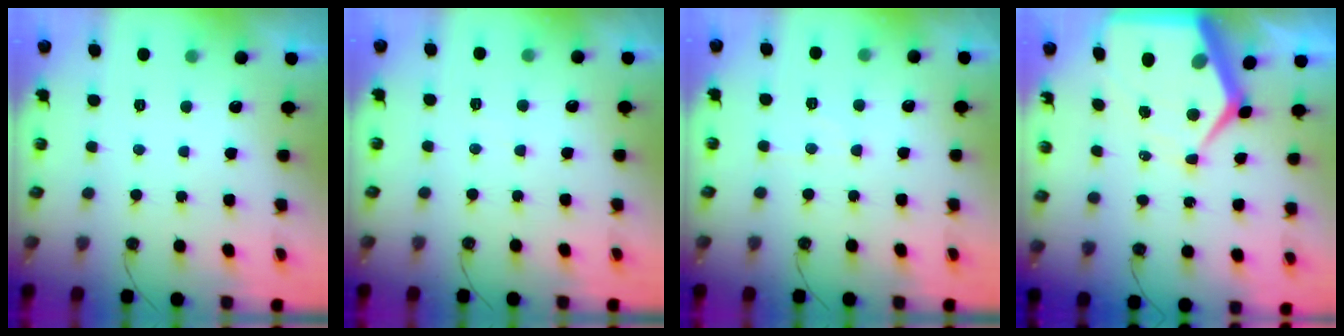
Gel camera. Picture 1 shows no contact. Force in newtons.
{"total": 2.3, "press": 2.3, "slide": 0.4}
{"total": 6.0, "press": 5.9, "slide": 0.9}
{"total": 14.7, "press": 14.6, "slide": 1.3}